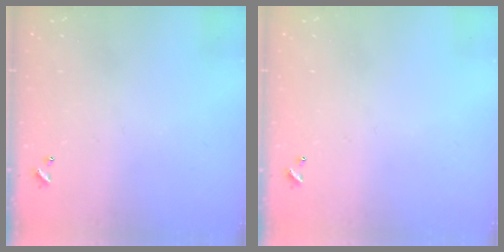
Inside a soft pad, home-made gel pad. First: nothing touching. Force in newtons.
{"total": 0.0}